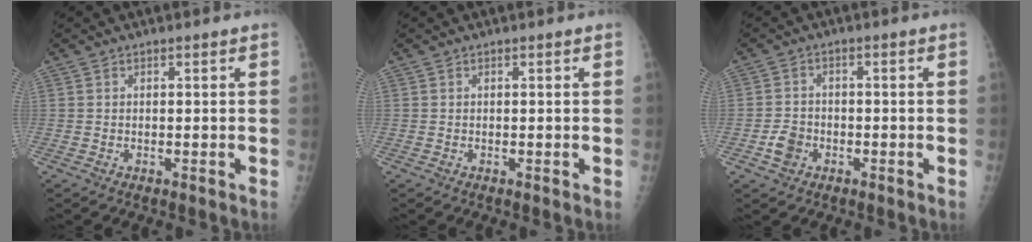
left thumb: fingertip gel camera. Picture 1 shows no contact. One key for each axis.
{"total": 0.0}
{"total": 3.9, "fx": -1.8, "fy": 3.1, "fz": 1.6, "tx": -0.020, "ty": 0.013, "tz": -0.031}